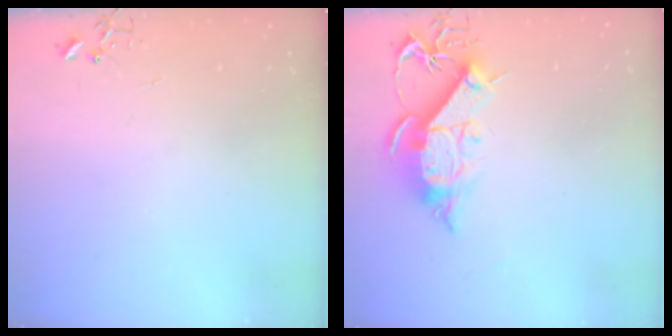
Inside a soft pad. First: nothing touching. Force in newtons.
{"total": 13.2, "press": 13.1, "slide": 1.5}